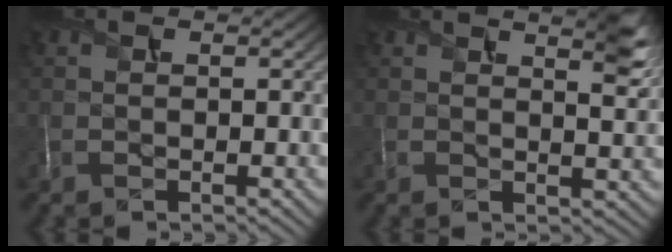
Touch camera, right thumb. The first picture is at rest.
{"total": 4.8, "force": [3.2, 1.0, 3.4], "torque": [-0.055, 0.003, 0.056]}